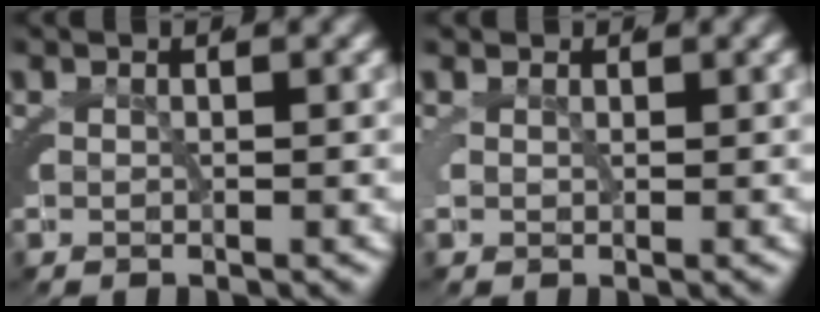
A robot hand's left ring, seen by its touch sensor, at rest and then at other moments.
{"total": 1.1, "force": [0.7, 0.8, 0.3], "torque": [-0.013, 0.000, 0.016]}